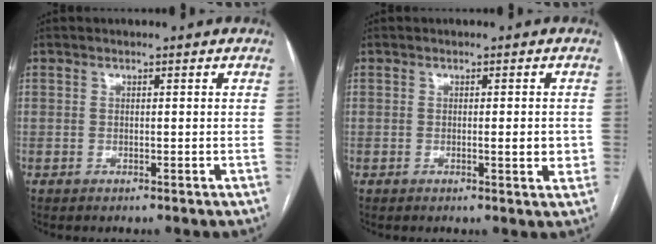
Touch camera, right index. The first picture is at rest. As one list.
[{"total": 2.9, "force": [-0.3, 0.6, 2.8], "torque": [-0.037, -0.003, -0.004]}]